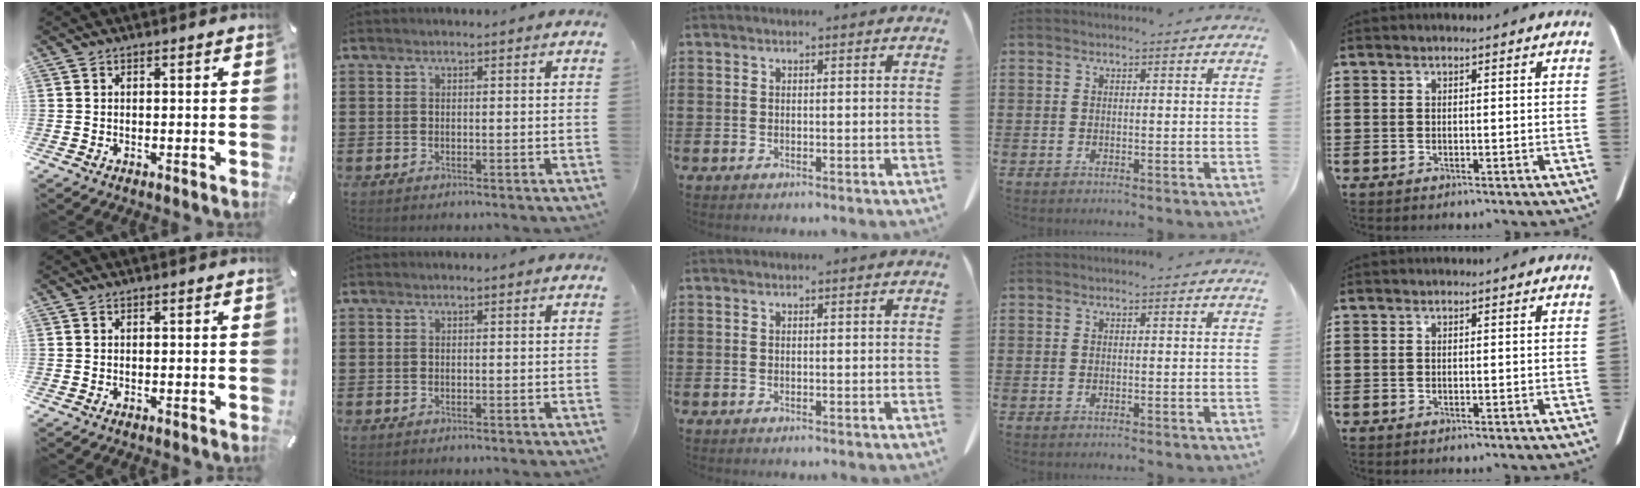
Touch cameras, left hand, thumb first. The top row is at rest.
{}